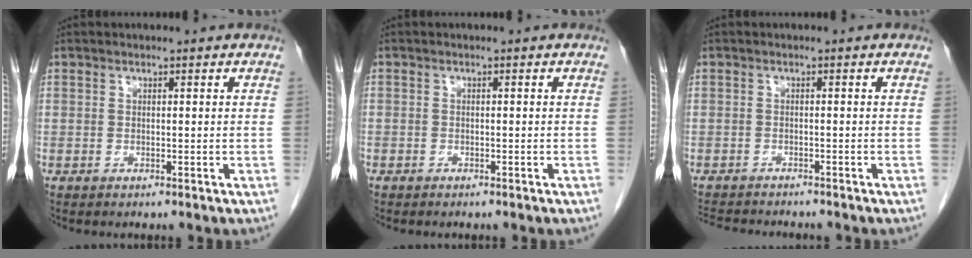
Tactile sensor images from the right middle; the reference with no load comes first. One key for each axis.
{"total": 0.8, "fx": -0.6, "fy": 0.5, "fz": 0.1, "tx": -0.008, "ty": 0.003, "tz": -0.011}
{"total": 6.8, "fx": -6.4, "fy": 1.1, "fz": 2.1, "tx": -0.031, "ty": -0.007, "tz": -0.098}